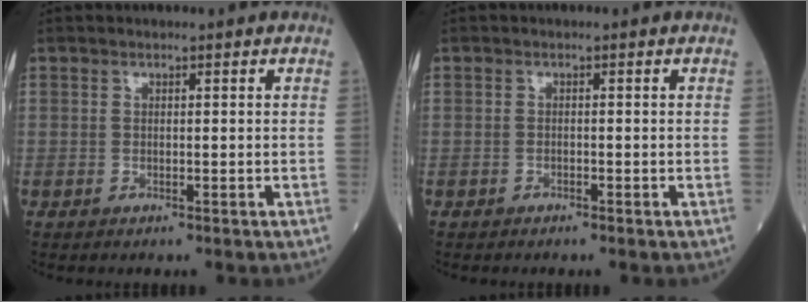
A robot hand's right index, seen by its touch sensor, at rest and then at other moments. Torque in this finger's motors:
{"motor_torque": [0.08, -0.03, 0.05, 0.00]}